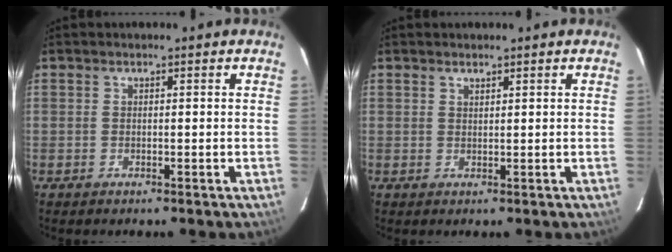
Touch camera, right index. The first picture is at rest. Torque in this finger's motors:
{"motor_torque": [0.01, 0.19, -0.05, -0.01]}